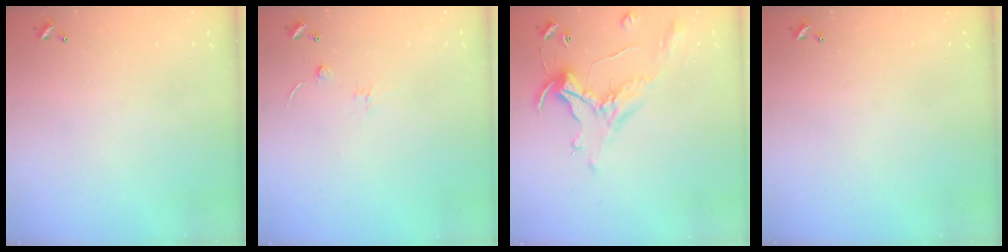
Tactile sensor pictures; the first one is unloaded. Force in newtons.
{"total": 1.3, "press": 1.2, "slide": 0.5}
{"total": 1.8, "press": 1.5, "slide": 1.1}
{"total": 0.0}